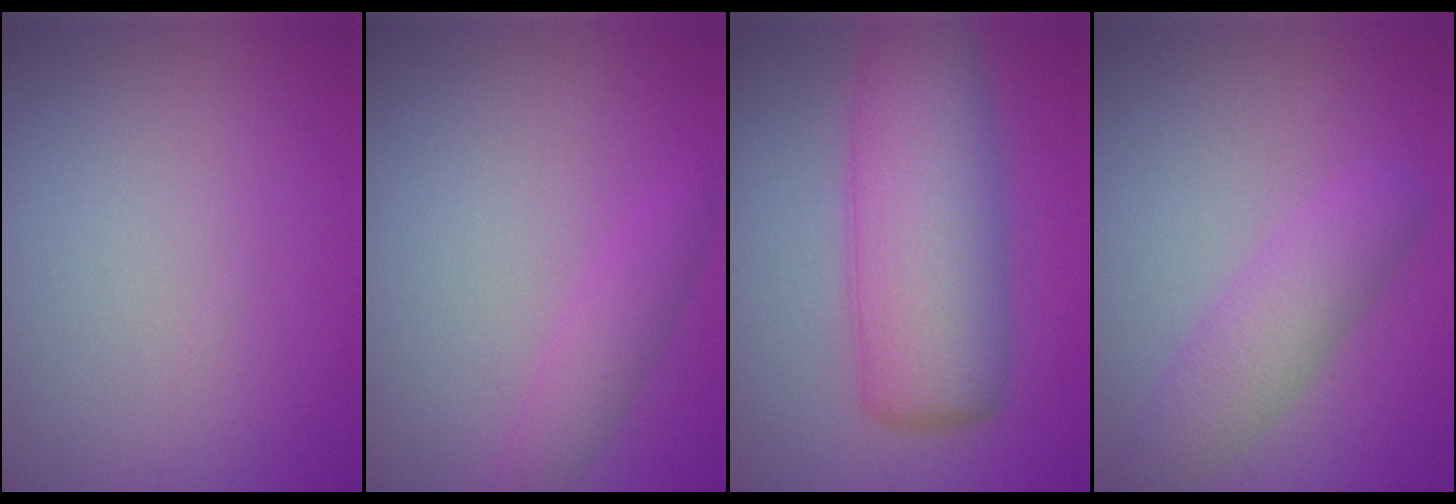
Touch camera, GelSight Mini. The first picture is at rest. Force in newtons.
{"total": 2.2, "press": 2.2, "slide": 0.0}
{"total": 9.1, "press": 9.1, "slide": 0.5}
{"total": 3.7, "press": 3.7, "slide": 0.2}